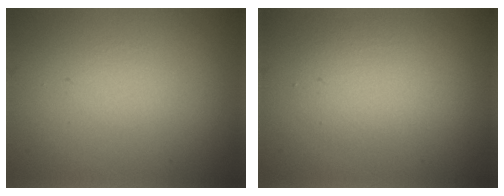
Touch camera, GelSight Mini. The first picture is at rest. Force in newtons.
{"total": 2.6, "press": 2.6, "slide": 0.1}